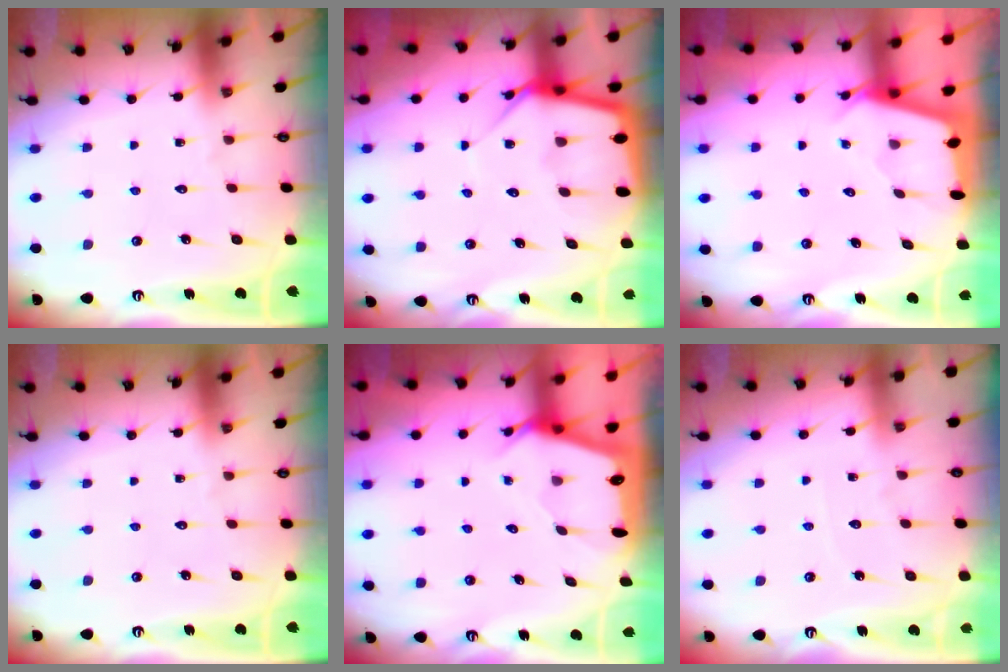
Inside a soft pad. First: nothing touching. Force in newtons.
{"total": 8.1, "press": 8.1, "slide": 0.6}
{"total": 2.4, "press": 2.4, "slide": 0.3}
{"total": 0.0}
{"total": 2.5, "press": 2.5, "slide": 0.2}
{"total": 2.0, "press": 2.0, "slide": 0.3}